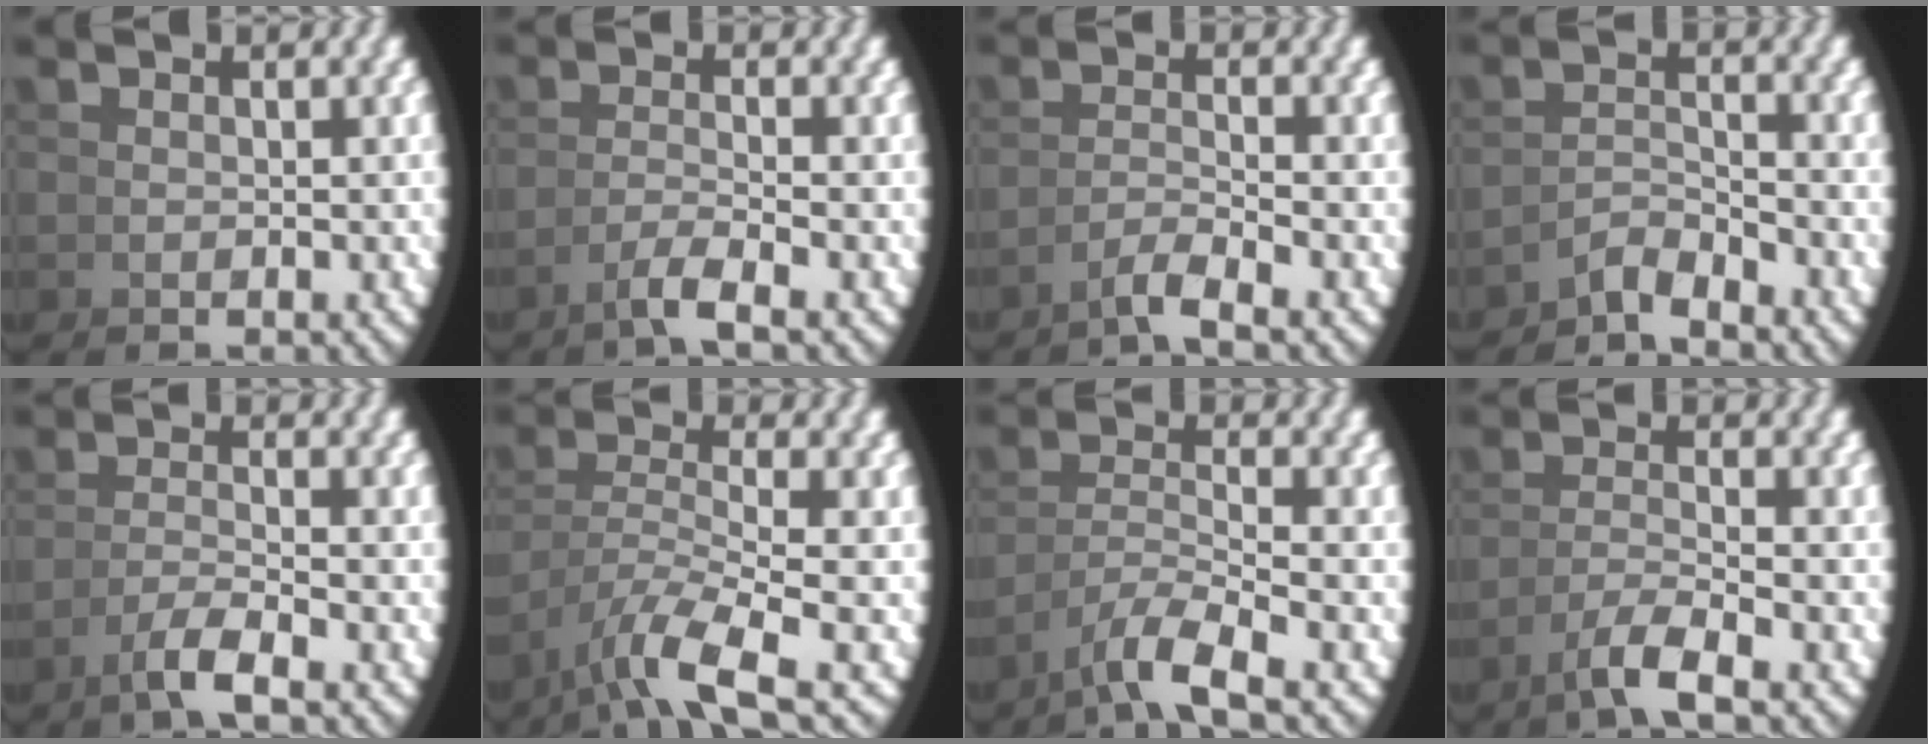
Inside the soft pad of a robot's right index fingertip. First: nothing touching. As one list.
[{"total": 2.3, "force": [-1.3, -1.1, 1.6], "torque": [-0.024, 0.001, -0.023]}, {"total": 2.3, "force": [-1.6, -1.0, 1.3], "torque": [-0.014, 0.003, -0.031]}, {"total": 2.7, "force": [-2.6, -0.2, 0.9], "torque": [-0.001, 0.004, -0.049]}, {"total": 2.6, "force": [-1.4, -0.7, 2.0], "torque": [-0.034, -0.001, -0.022]}, {"total": 4.9, "force": [-1.7, 1.9, 4.2], "torque": [-0.084, -0.031, -0.006]}, {"total": 4.0, "force": [-2.1, 1.5, 3.1], "torque": [-0.061, -0.015, -0.027]}, {"total": 3.0, "force": [-1.7, -0.2, 2.5], "torque": [-0.044, -0.005, -0.023]}]